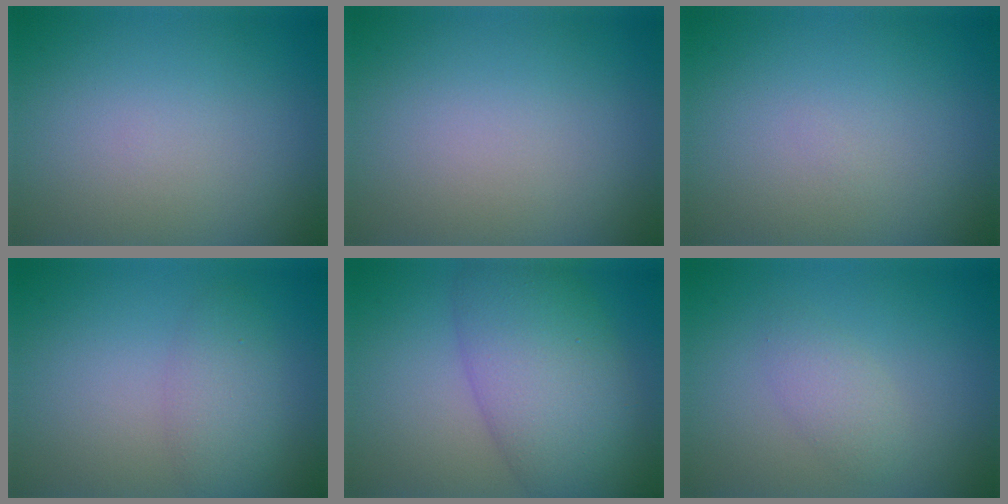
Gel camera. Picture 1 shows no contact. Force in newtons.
{"total": 0.0}
{"total": 0.0}
{"total": 2.8, "press": 2.8, "slide": 0.1}
{"total": 8.6, "press": 8.6, "slide": 0.2}
{"total": 1.8, "press": 1.8, "slide": 0.1}